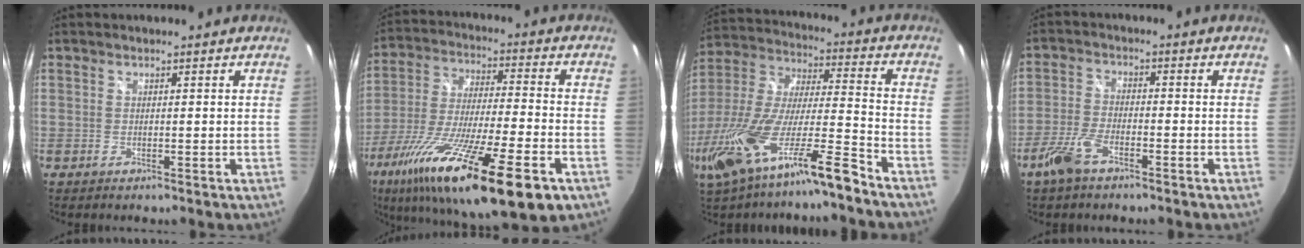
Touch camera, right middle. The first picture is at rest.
{"total": 27.4, "force": [-14.9, 4.7, 22.6], "torque": [-0.413, -0.067, -0.259]}
{"total": 20.7, "force": [-13.7, 2.2, 15.4], "torque": [-0.301, -0.043, -0.249]}
{"total": 6.2, "force": [-4.2, 2.2, 4.0], "torque": [-0.100, -0.003, -0.085]}